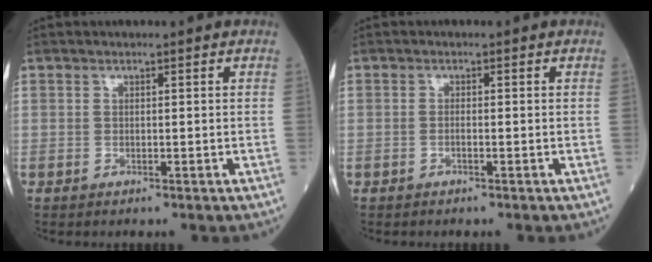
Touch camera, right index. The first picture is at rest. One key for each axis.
{"total": 0.6, "fx": -0.3, "fy": 0.1, "fz": 0.5, "tx": -0.012, "ty": 0.000, "tz": -0.007}